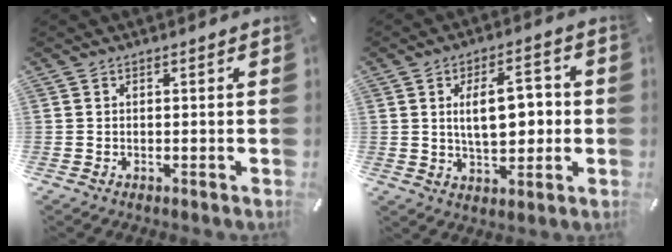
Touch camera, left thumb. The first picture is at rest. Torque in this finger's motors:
{"motor_torque": [1.93, 1.84, 1.25, -0.07, 0.39]}